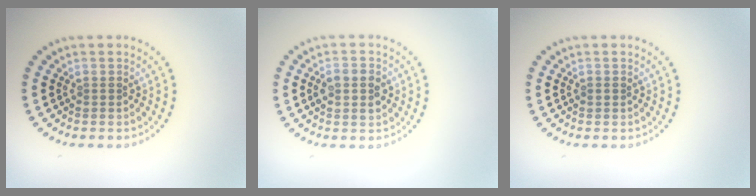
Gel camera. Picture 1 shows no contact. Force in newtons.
{"total": 2.7, "press": 2.7, "slide": 0.1}
{"total": 0.6, "press": 0.6, "slide": 0.1}